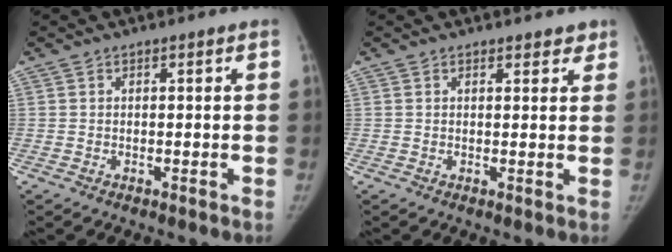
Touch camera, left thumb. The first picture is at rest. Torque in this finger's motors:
{"motor_torque": [-0.40, -0.27, -0.35, 0.37, -0.05]}